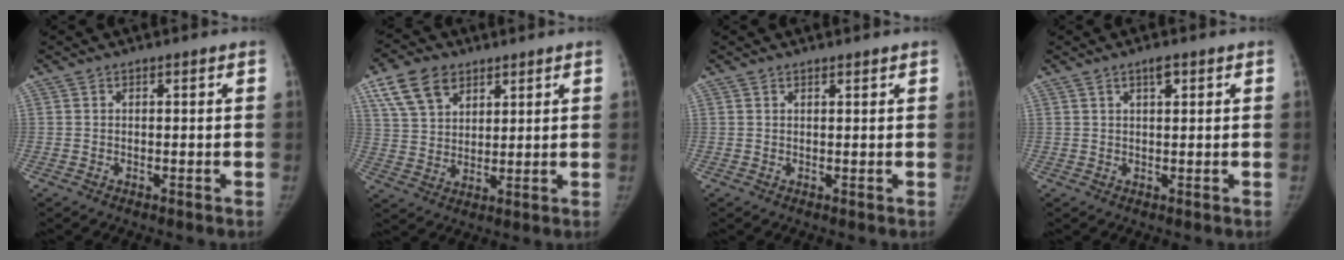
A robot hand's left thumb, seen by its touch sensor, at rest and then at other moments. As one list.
[{"total": 10.1, "force": [5.7, 6.6, 5.1], "torque": [-0.075, -0.016, 0.111]}, {"total": 0.6, "force": [0.6, 0.2, 0.1], "torque": [-0.003, -0.006, 0.007]}, {"total": 2.1, "force": [1.2, 0.6, 1.6], "torque": [-0.027, -0.004, 0.020]}]